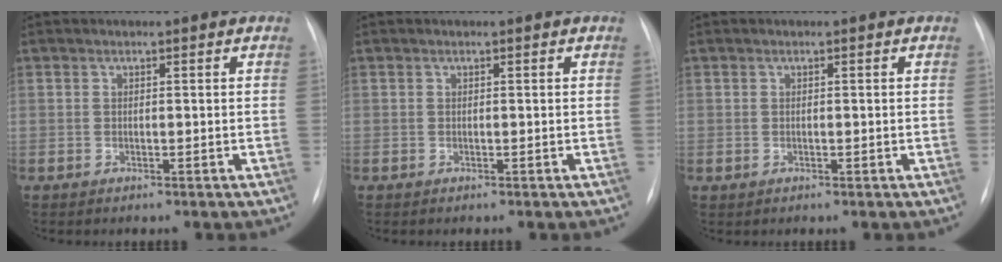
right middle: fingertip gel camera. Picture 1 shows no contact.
{"total": 0.0}
{"total": 0.0}